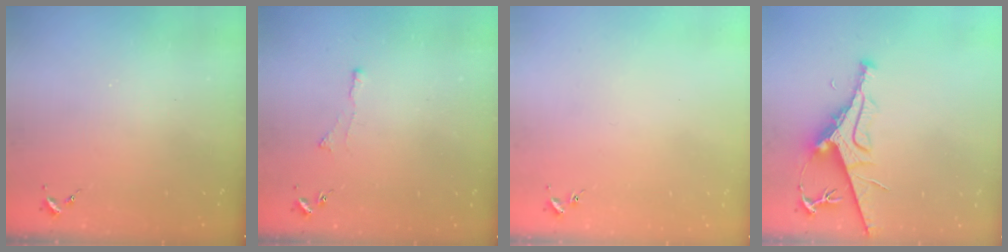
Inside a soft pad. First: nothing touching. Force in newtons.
{"total": 2.6, "press": 2.5, "slide": 0.6}
{"total": 0.9, "press": 0.8, "slide": 0.2}
{"total": 9.8, "press": 9.7, "slide": 1.3}